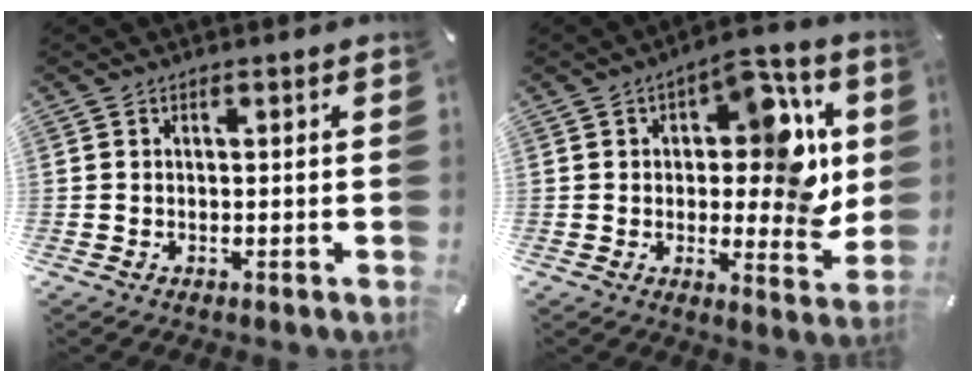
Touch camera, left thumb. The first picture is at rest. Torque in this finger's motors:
{"motor_torque": [1.41, 1.43, 0.53, -0.17, 0.16]}